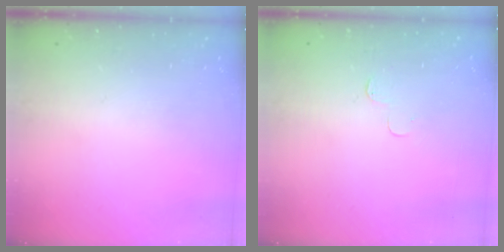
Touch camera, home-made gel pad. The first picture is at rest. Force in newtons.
{"total": 3.6, "press": 3.6, "slide": 0.4}